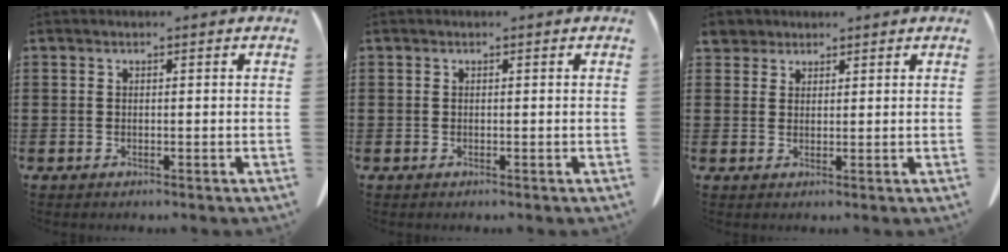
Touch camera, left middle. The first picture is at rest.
{"total": 0.0}
{"total": 2.7, "force": [2.3, 1.3, 0.4], "torque": [-0.017, 0.005, 0.046]}